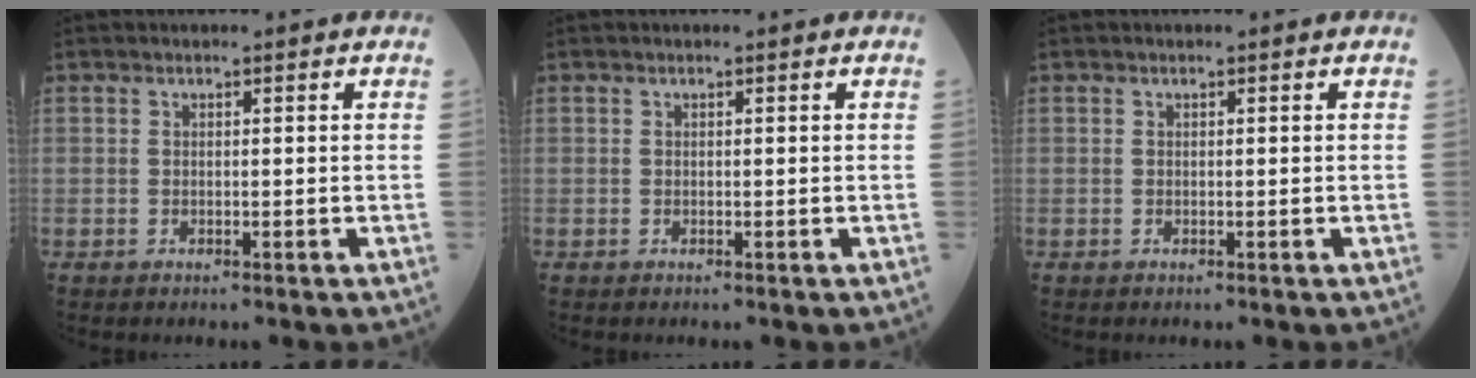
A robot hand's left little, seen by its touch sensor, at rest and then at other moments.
{"total": 0.0}
{"total": 0.0}